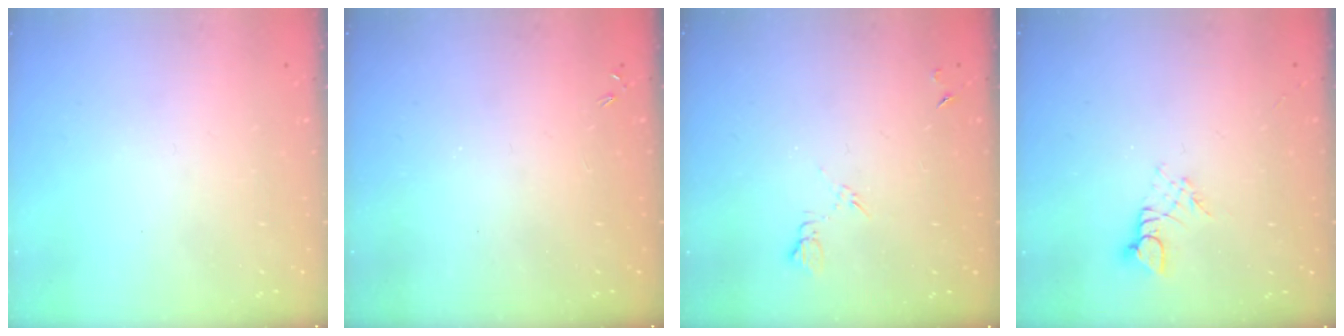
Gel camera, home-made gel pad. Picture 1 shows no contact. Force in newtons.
{"total": 0.0}
{"total": 5.2, "press": 5.1, "slide": 0.7}
{"total": 2.3, "press": 2.3, "slide": 0.2}